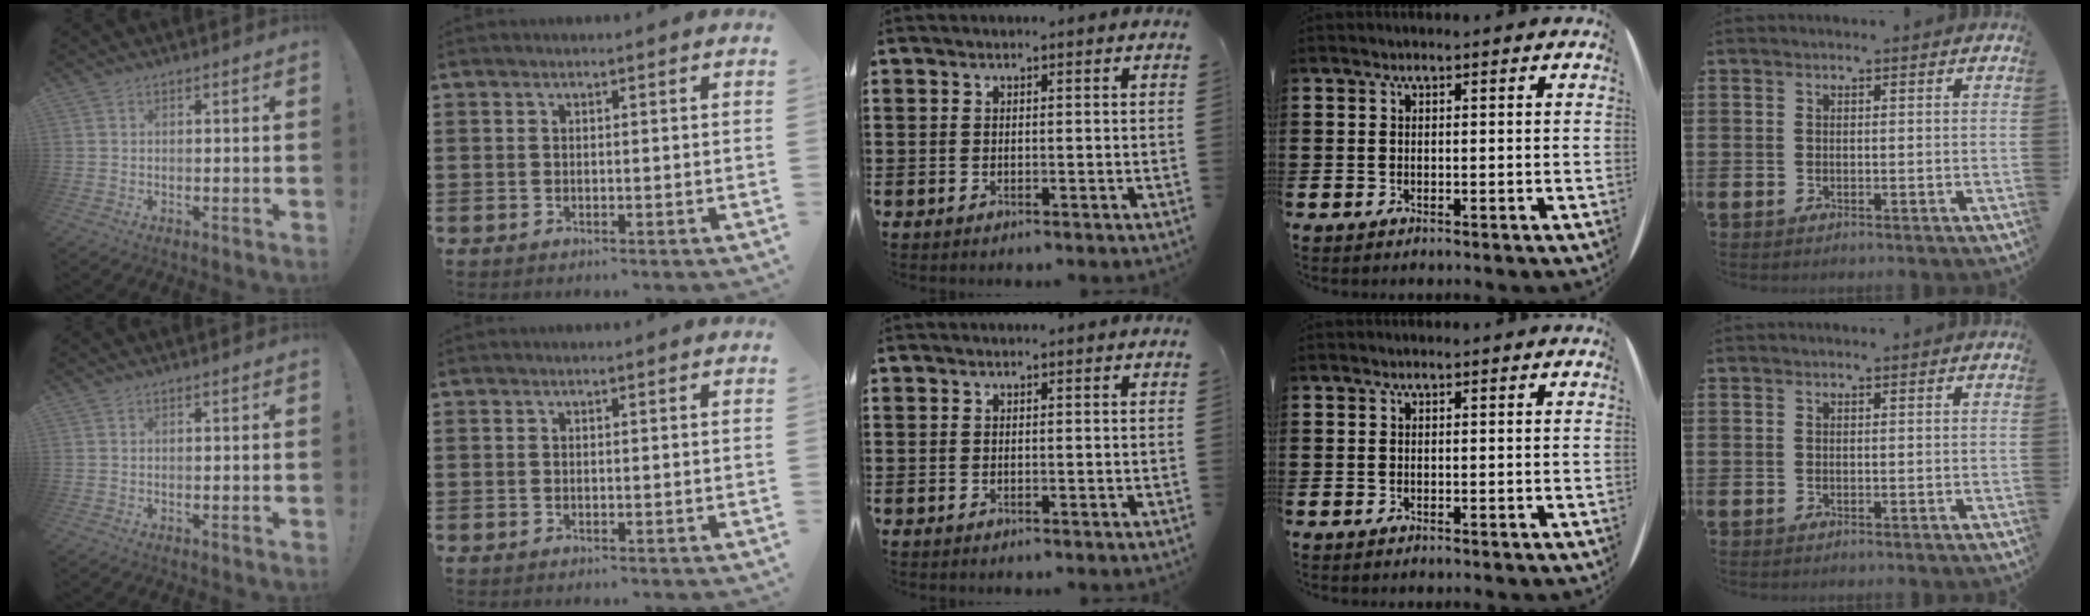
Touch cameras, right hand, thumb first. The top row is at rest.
{}